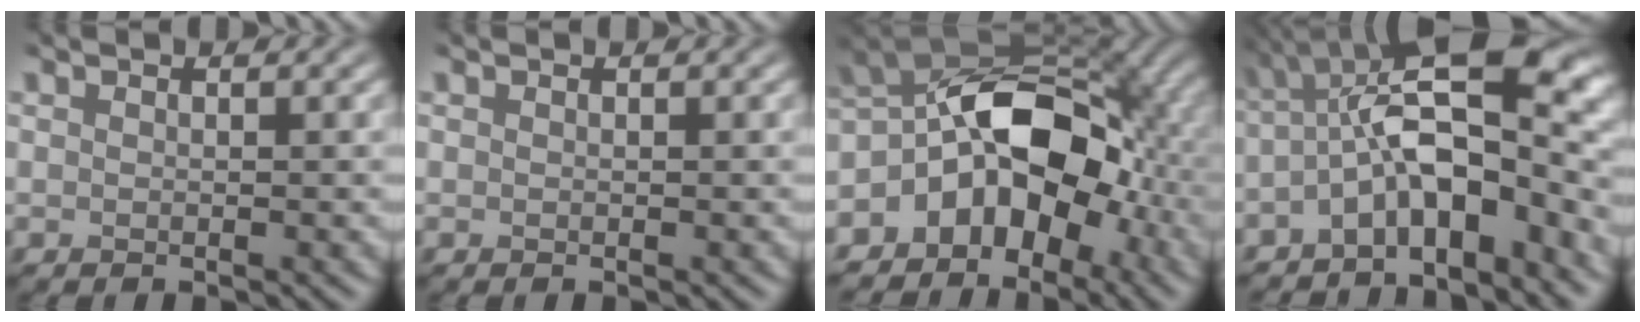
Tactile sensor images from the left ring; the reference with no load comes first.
{"total": 0.0}
{"total": 9.2, "force": [-4.3, 5.7, 5.8], "torque": [-0.080, 0.012, -0.082]}
{"total": 9.9, "force": [-3.0, 3.9, 8.5], "torque": [-0.148, 0.016, -0.059]}